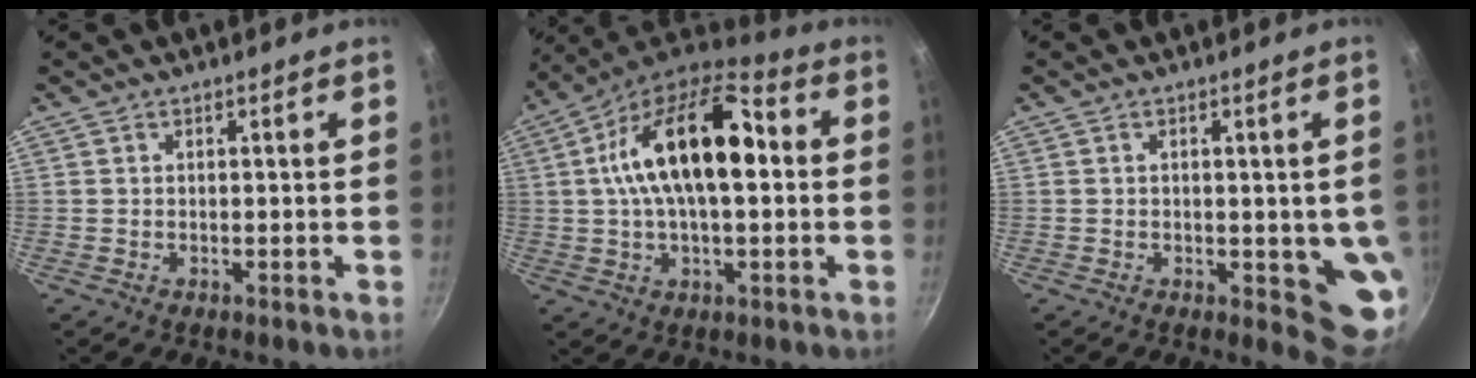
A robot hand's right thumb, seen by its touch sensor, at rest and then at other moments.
{"total": 20.8, "force": [2.6, 10.2, 17.9], "torque": [-0.290, 0.028, 0.025]}
{"total": 7.9, "force": [-0.8, 3.5, 7.1], "torque": [-0.059, -0.013, -0.007]}